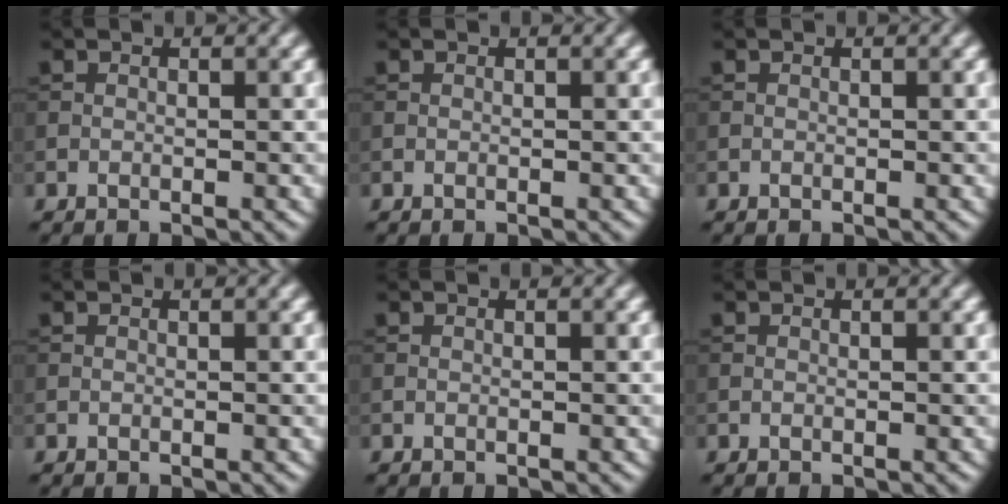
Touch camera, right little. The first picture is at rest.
{"total": 0.0}
{"total": 0.0}
{"total": 0.0}
{"total": 0.0}
{"total": 0.0}